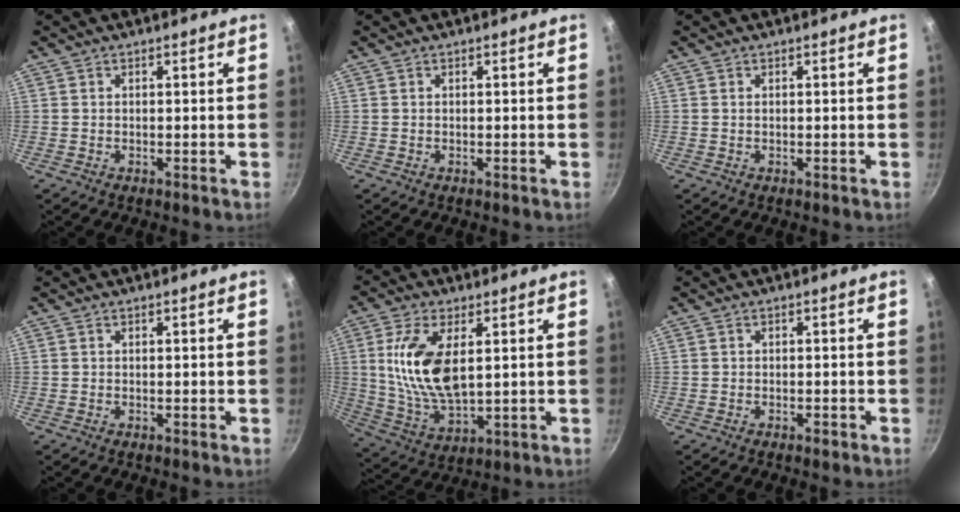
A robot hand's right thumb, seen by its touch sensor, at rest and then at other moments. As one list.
[{"total": 0.0}, {"total": 0.0}, {"total": 0.0}, {"total": 14.2, "force": [3.0, 7.0, 12.0], "torque": [-0.230, -0.016, 0.066]}, {"total": 1.2, "force": [-0.7, 0.6, 0.7], "torque": [-0.012, 0.007, -0.009]}]